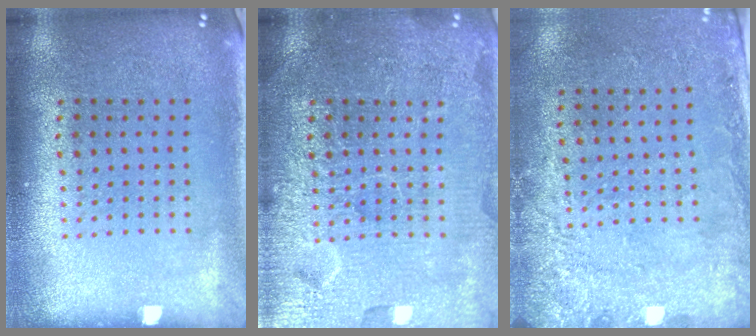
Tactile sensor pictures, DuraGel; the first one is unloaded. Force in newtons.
{"total": 4.4, "press": 4.4, "slide": 0.6}
{"total": 2.8, "press": 2.0, "slide": 1.9}